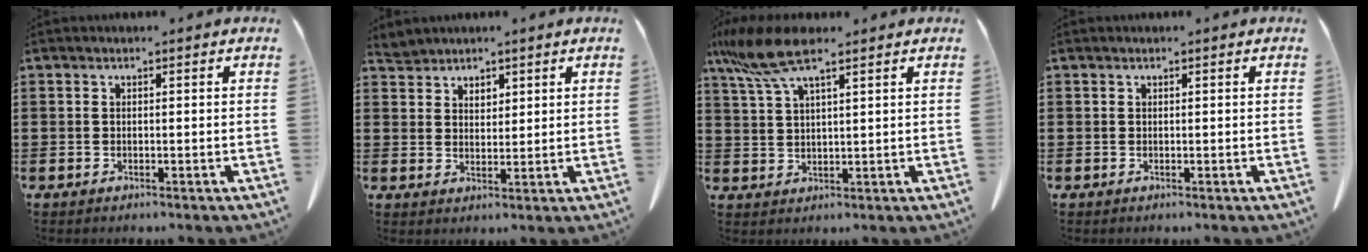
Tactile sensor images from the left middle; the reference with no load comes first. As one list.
[{"total": 3.1, "force": [2.7, 1.5, 0.4], "torque": [-0.018, 0.005, 0.051]}, {"total": 8.4, "force": [5.7, 1.7, 6.0], "torque": [-0.145, -0.013, 0.099]}, {"total": 0.0}]